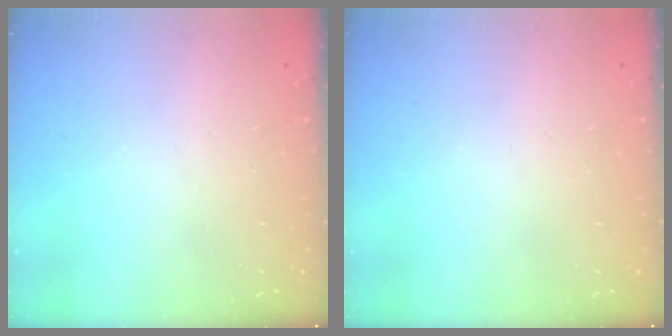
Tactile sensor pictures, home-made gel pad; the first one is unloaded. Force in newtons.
{"total": 0.0}